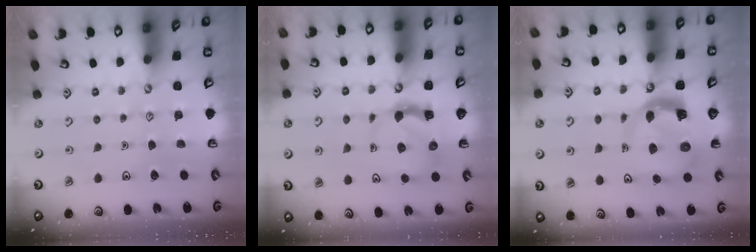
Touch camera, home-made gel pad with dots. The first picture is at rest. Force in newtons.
{"total": 4.7, "press": 4.6, "slide": 0.8}
{"total": 6.7, "press": 6.6, "slide": 1.0}